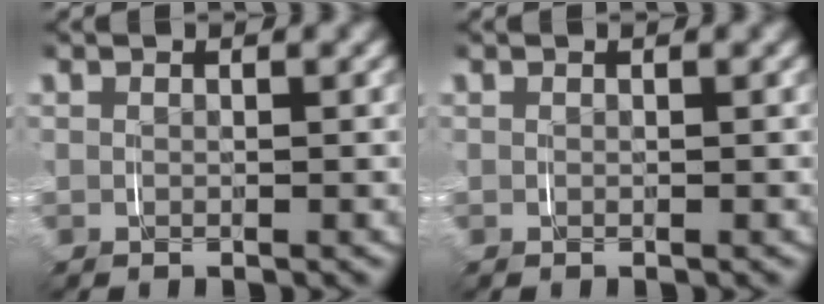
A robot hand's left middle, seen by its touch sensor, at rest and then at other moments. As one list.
[{"total": 0.0}]